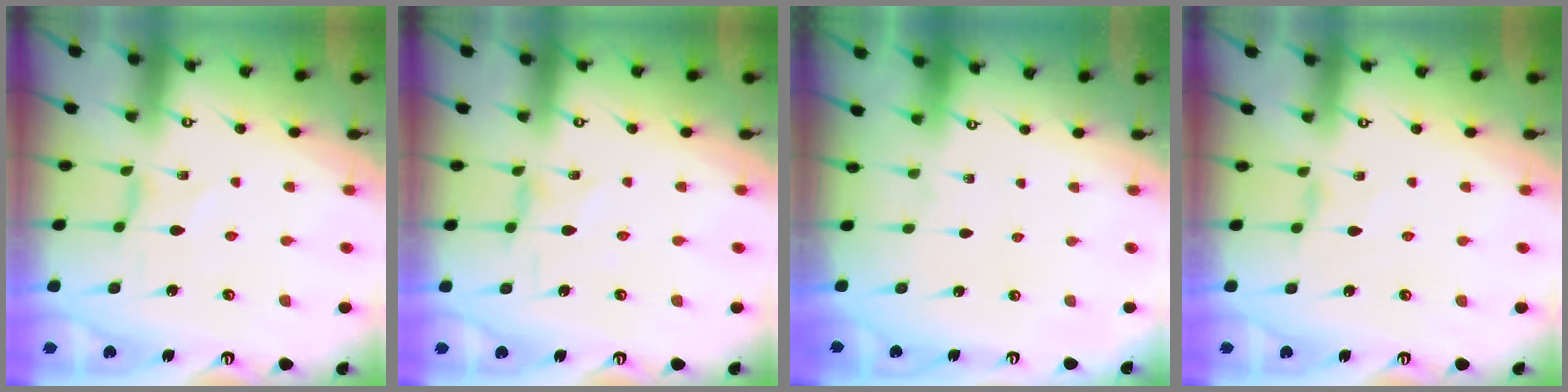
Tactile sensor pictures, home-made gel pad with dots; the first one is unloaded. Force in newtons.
{"total": 1.7, "press": 1.6, "slide": 0.4}
{"total": 0.0}
{"total": 1.4, "press": 1.3, "slide": 0.4}